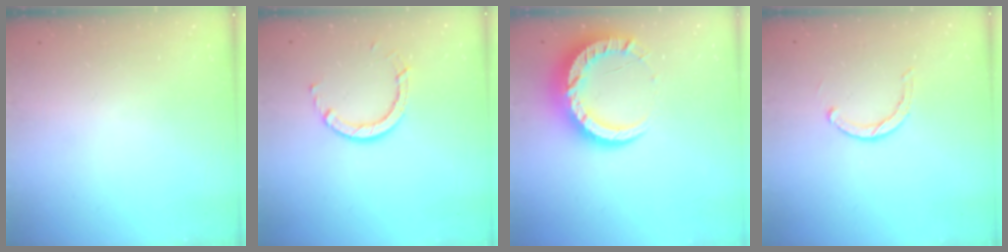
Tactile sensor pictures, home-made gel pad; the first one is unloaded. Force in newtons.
{"total": 5.1, "press": 5.1, "slide": 0.3}
{"total": 13.4, "press": 13.4, "slide": 1.1}
{"total": 2.8, "press": 2.8, "slide": 0.2}